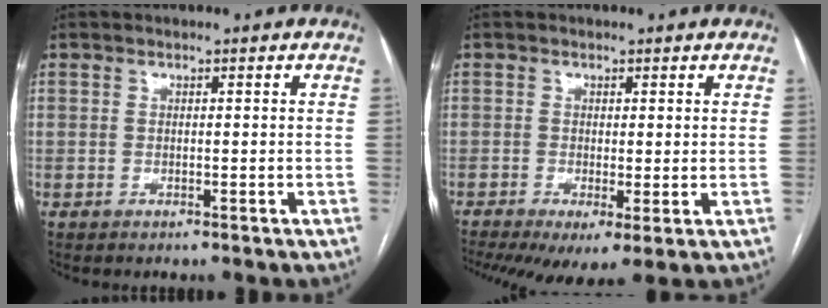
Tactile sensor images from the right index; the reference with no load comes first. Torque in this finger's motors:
{"motor_torque": [1.16, -0.97, 0.74, 0.17]}